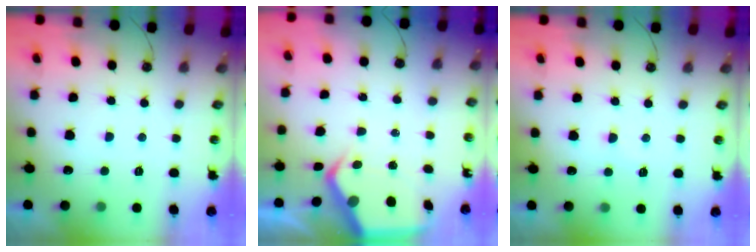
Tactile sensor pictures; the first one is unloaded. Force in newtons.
{"total": 6.6, "press": 6.6, "slide": 0.7}
{"total": 5.2, "press": 5.2, "slide": 0.5}